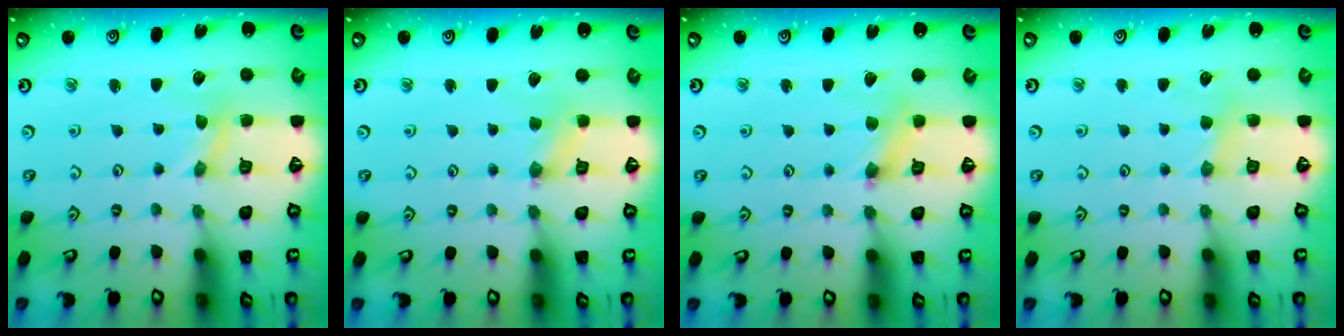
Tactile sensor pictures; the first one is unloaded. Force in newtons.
{"total": 0.0}
{"total": 1.4, "press": 1.4, "slide": 0.2}
{"total": 2.5, "press": 2.5, "slide": 0.4}